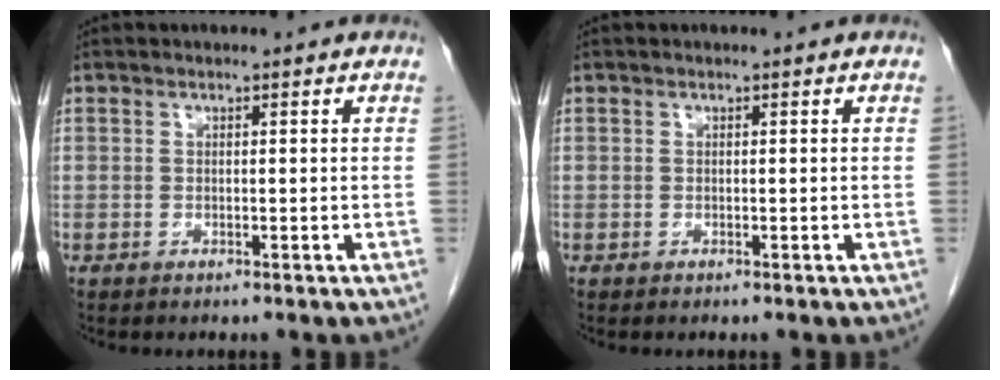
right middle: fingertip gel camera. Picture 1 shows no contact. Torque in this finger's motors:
{"motor_torque": [-0.07, -0.14, -0.01, -0.01]}